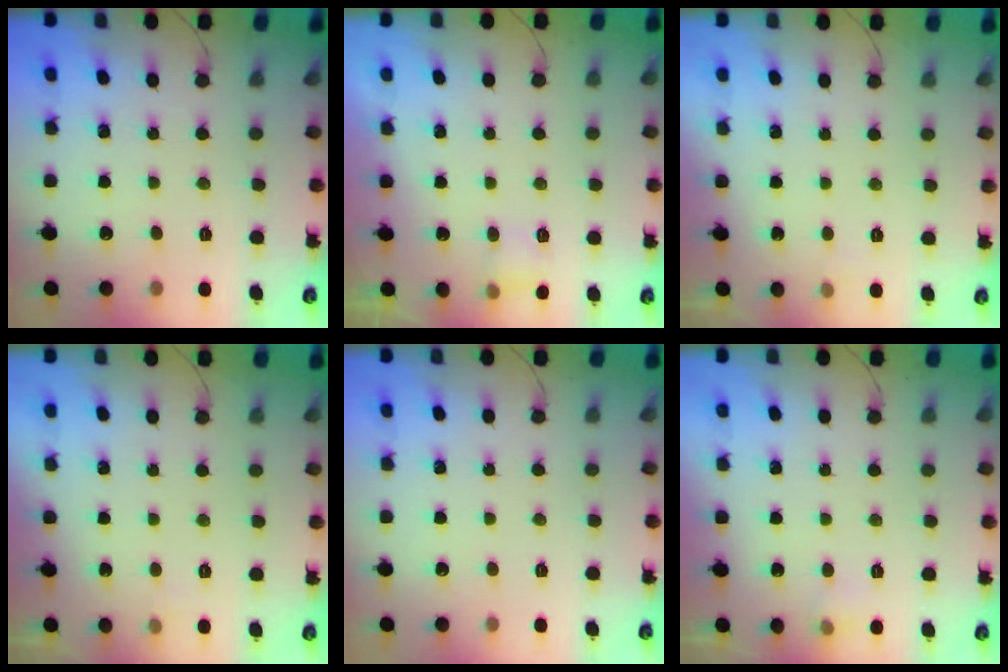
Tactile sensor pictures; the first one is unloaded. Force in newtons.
{"total": 3.9, "press": 3.7, "slide": 1.3}
{"total": 2.3, "press": 2.1, "slide": 0.9}
{"total": 2.3, "press": 2.1, "slide": 0.9}
{"total": 0.0}
{"total": 5.5, "press": 5.2, "slide": 1.6}